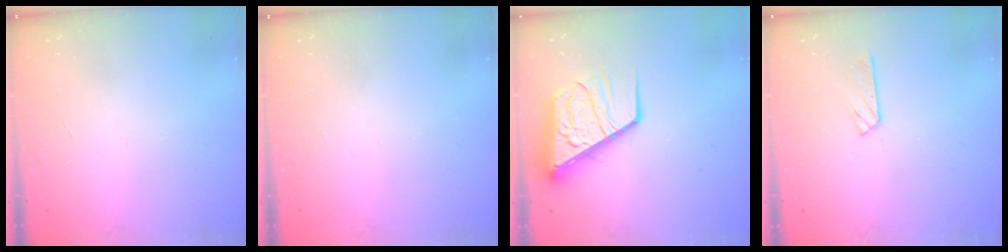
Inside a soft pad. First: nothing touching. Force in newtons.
{"total": 0.0}
{"total": 13.0, "press": 12.9, "slide": 1.7}
{"total": 3.7, "press": 3.7, "slide": 0.4}